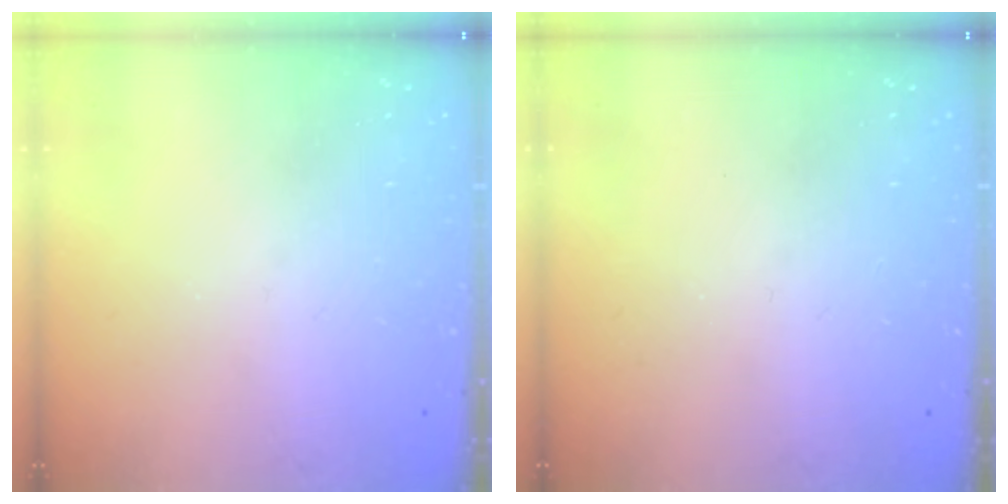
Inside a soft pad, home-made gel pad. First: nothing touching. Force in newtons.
{"total": 0.0}